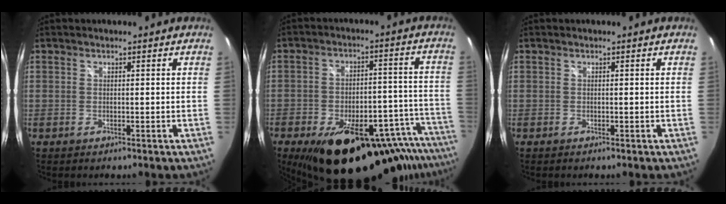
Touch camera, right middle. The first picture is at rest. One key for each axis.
{"total": 30.2, "fx": -21.5, "fy": 11.4, "fz": 17.7, "tx": -0.248, "ty": -0.012, "tz": -0.277}
{"total": 0.0}